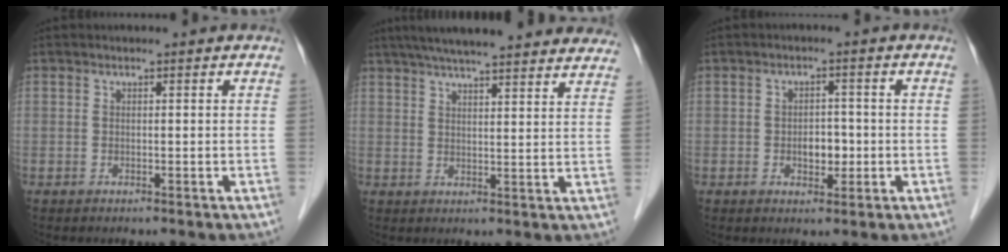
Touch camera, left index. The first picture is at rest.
{"total": 25.0, "force": [22.0, 3.0, 11.5], "torque": [-0.177, 0.014, 0.276]}
{"total": 3.3, "force": [-0.7, 2.0, 2.5], "torque": [-0.035, 0.004, -0.006]}